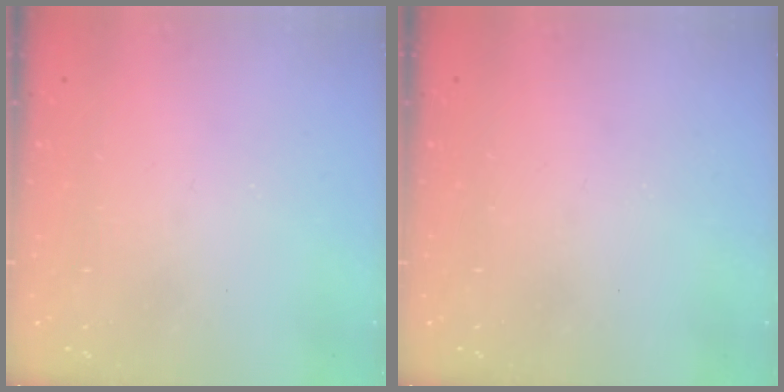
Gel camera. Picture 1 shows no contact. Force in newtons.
{"total": 0.0}